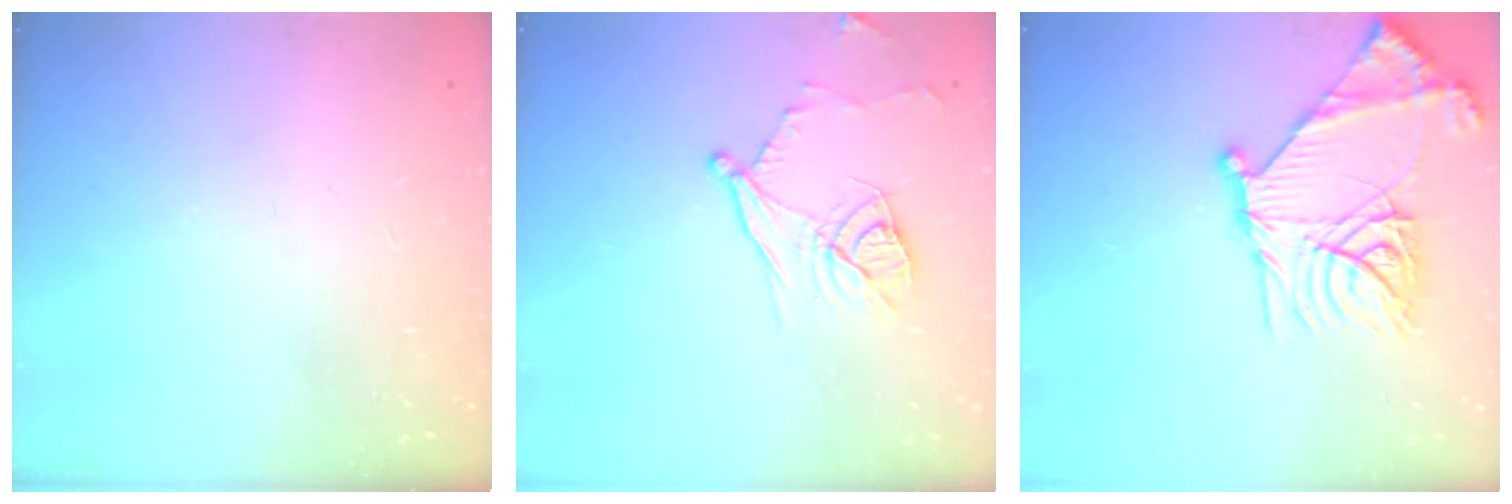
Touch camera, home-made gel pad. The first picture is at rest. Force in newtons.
{"total": 11.3, "press": 11.0, "slide": 2.3}
{"total": 22.5, "press": 22.4, "slide": 2.2}